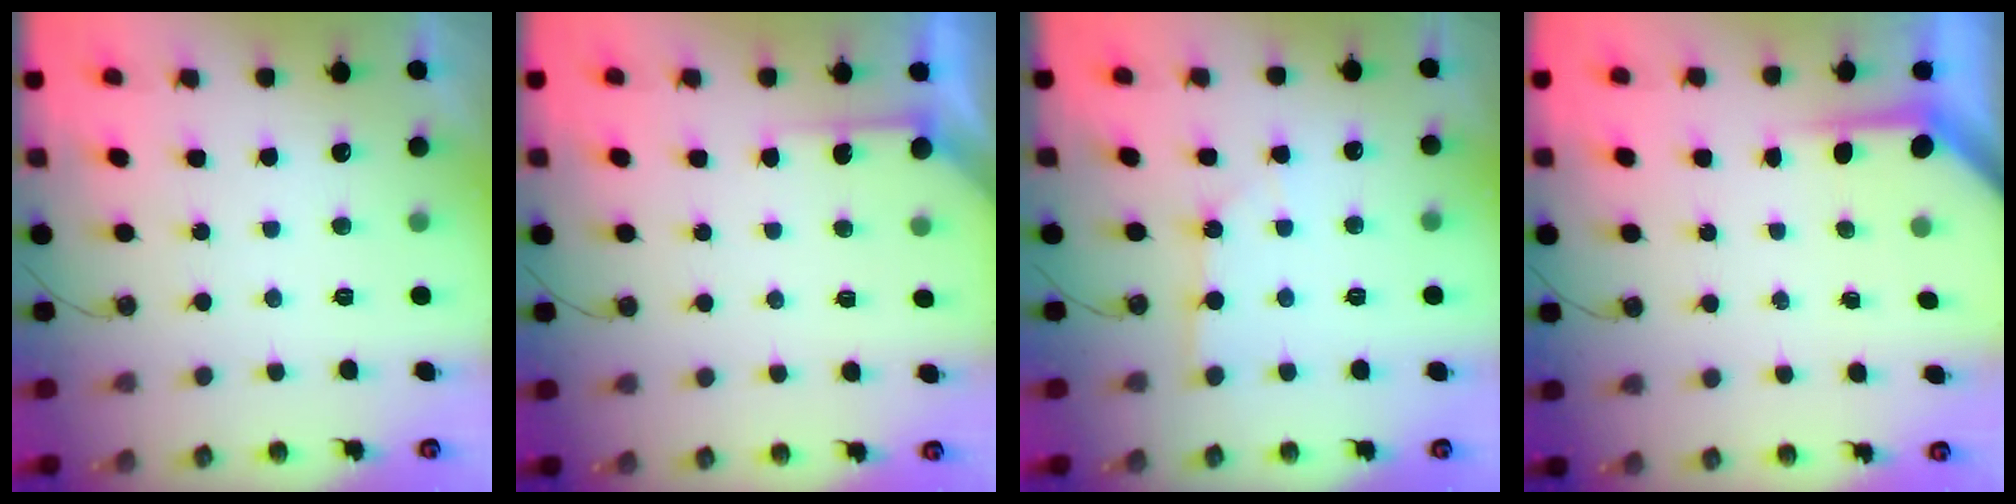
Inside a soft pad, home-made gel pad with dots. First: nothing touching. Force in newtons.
{"total": 4.9, "press": 4.8, "slide": 0.7}
{"total": 2.0, "press": 2.0, "slide": 0.2}
{"total": 3.8, "press": 3.8, "slide": 0.4}